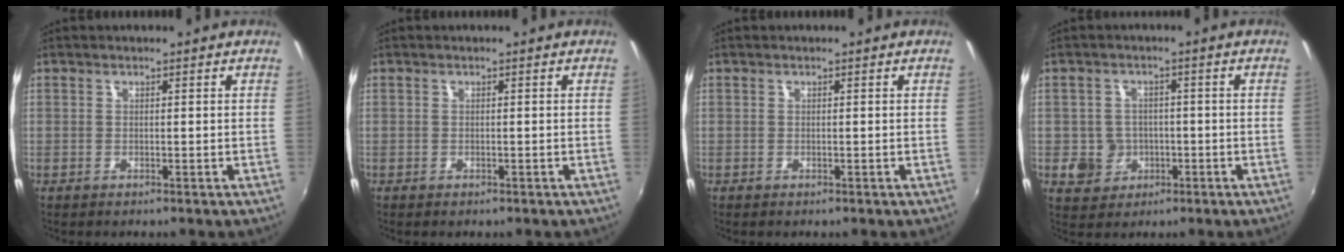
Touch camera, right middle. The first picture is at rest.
{"total": 0.7, "force": [-0.5, 0.4, 0.2], "torque": [-0.005, -0.002, -0.006]}
{"total": 0.0}
{"total": 5.6, "force": [-1.4, 5.3, 1.1], "torque": [-0.034, 0.009, -0.011]}